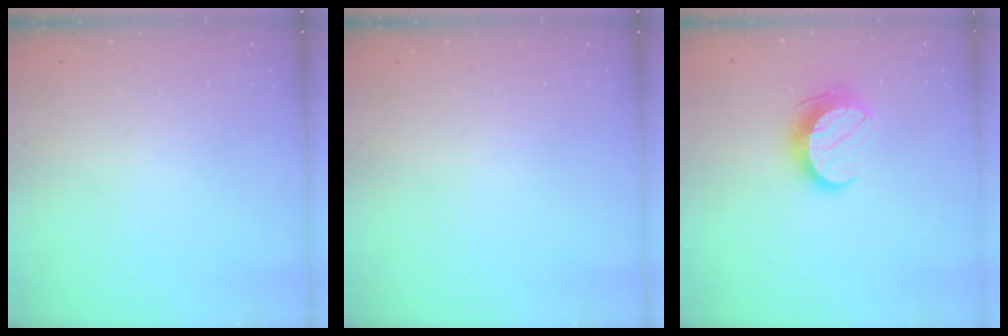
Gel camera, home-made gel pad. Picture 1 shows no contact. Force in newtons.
{"total": 0.0}
{"total": 10.1, "press": 10.1, "slide": 0.5}